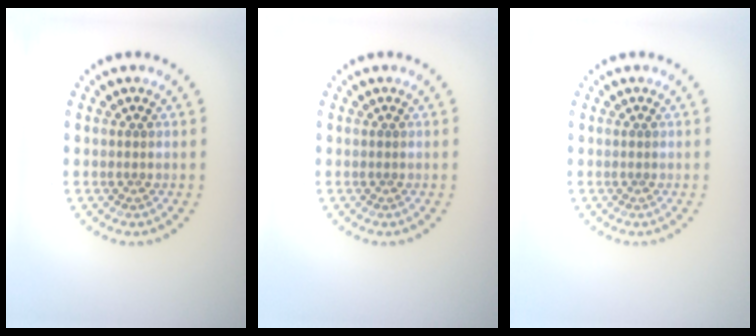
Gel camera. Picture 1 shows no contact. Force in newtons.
{"total": 0.0}
{"total": 0.0}